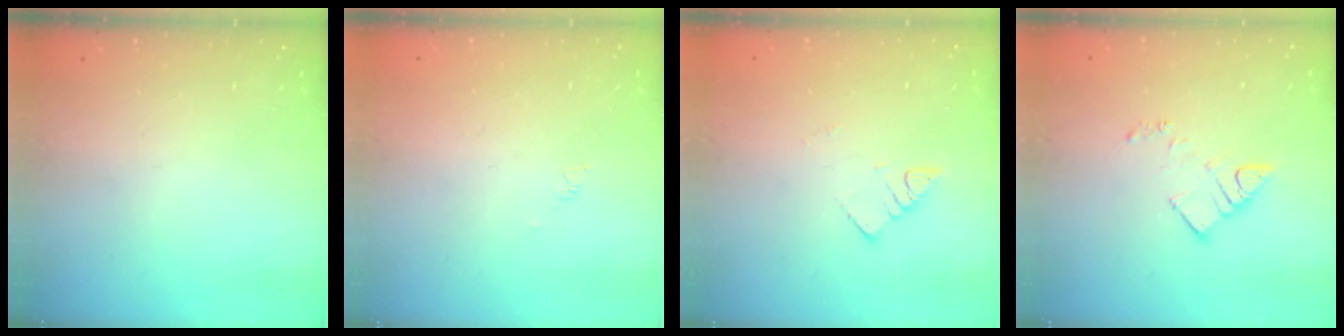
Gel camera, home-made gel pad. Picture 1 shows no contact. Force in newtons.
{"total": 1.6, "press": 1.5, "slide": 0.3}
{"total": 2.4, "press": 2.4, "slide": 0.4}
{"total": 7.5, "press": 7.5, "slide": 0.7}